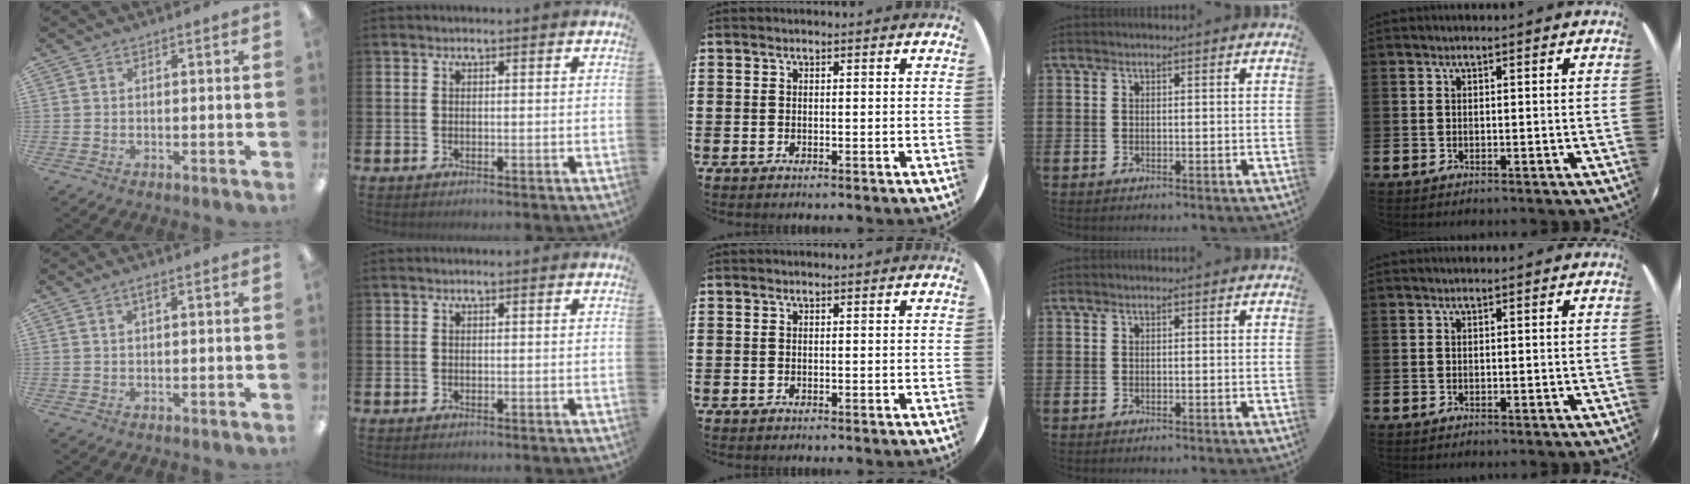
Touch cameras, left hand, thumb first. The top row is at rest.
{"thumb": {"total": 1.7, "force": [0.8, 0.4, 1.5], "torque": [-0.031, 0.004, 0.012]}}